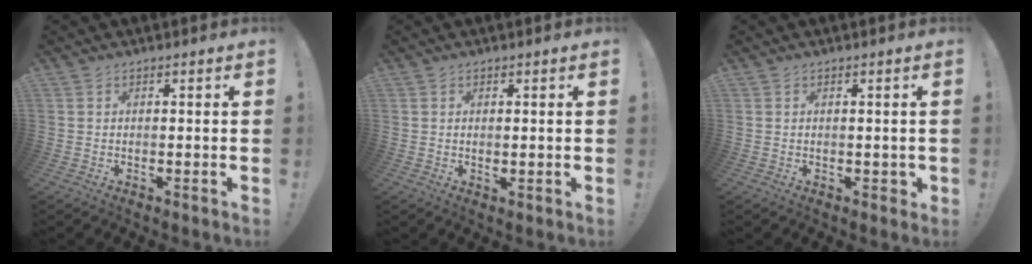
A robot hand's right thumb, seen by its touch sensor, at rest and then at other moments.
{"total": 0.8, "force": [0.2, 0.1, 0.7], "torque": [-0.004, -0.003, 0.001]}
{"total": 1.5, "force": [-0.1, 1.1, 1.0], "torque": [-0.013, 0.004, -0.002]}